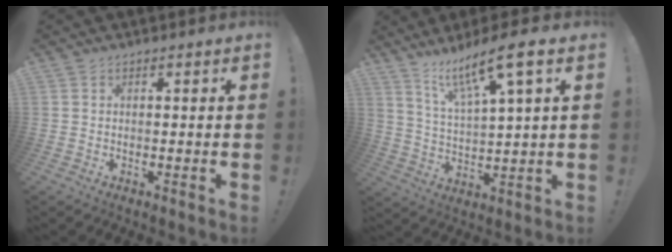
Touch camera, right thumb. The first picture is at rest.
{"total": 12.0, "force": [7.8, 1.6, 9.0], "torque": [-0.154, -0.037, 0.125]}